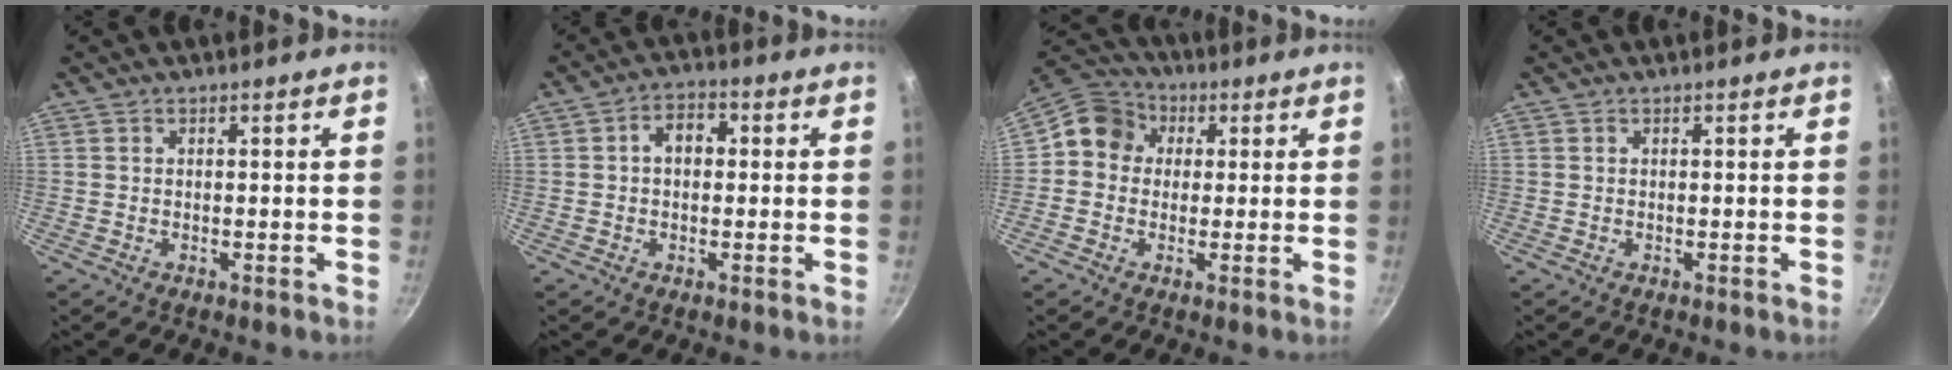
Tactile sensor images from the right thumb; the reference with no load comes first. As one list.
[{"total": 4.8, "force": [0.5, 3.4, 3.3], "torque": [-0.031, 0.014, 0.000]}, {"total": 8.3, "force": [1.1, 7.5, 3.4], "torque": [-0.030, 0.019, -0.008]}, {"total": 0.0}]